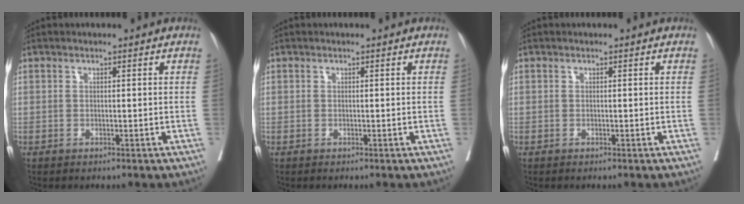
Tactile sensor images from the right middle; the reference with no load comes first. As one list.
[{"total": 0.0}, {"total": 0.0}]